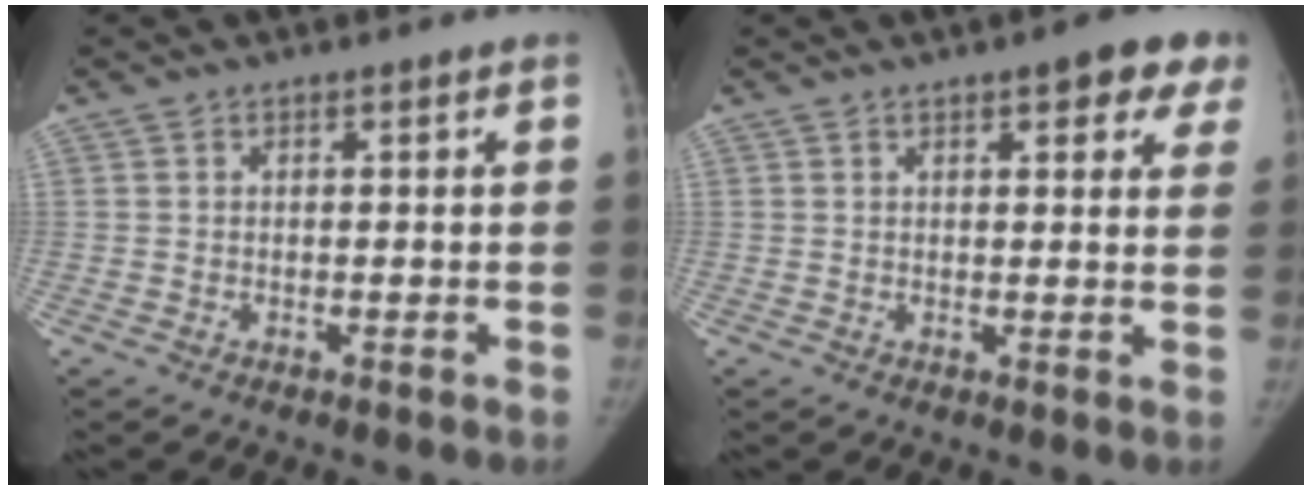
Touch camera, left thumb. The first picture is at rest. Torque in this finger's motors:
{"motor_torque": [-0.04, 0.15, -0.32, 0.13, -0.04]}